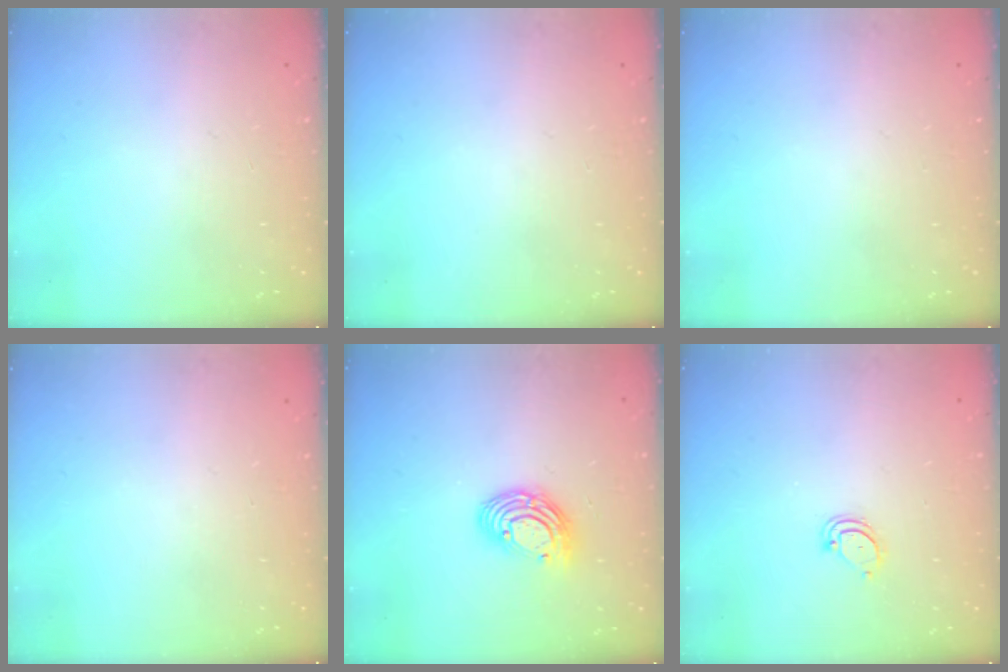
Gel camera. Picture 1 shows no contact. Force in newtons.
{"total": 0.0}
{"total": 0.0}
{"total": 0.0}
{"total": 10.3, "press": 10.3, "slide": 1.0}
{"total": 3.8, "press": 3.8, "slide": 0.4}